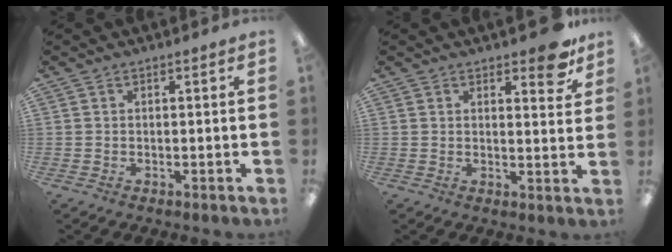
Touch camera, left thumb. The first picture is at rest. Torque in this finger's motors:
{"motor_torque": [0.18, -0.07, 0.35, -0.34, 0.05]}